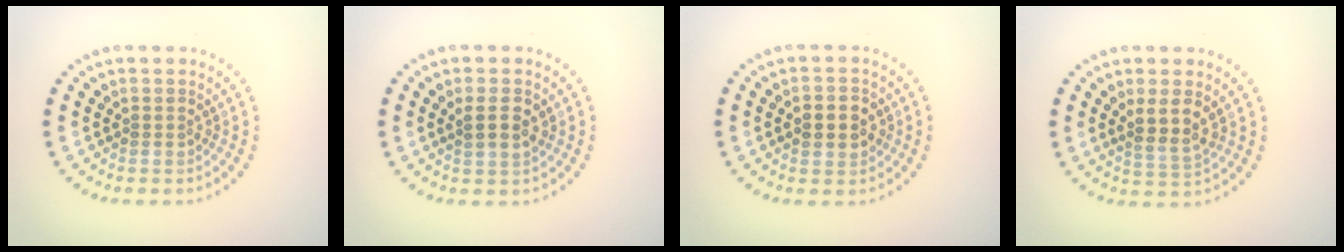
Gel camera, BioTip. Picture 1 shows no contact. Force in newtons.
{"total": 2.3, "press": 2.1, "slide": 0.8}
{"total": 2.8, "press": 2.8, "slide": 0.3}
{"total": 2.7, "press": 2.4, "slide": 1.2}